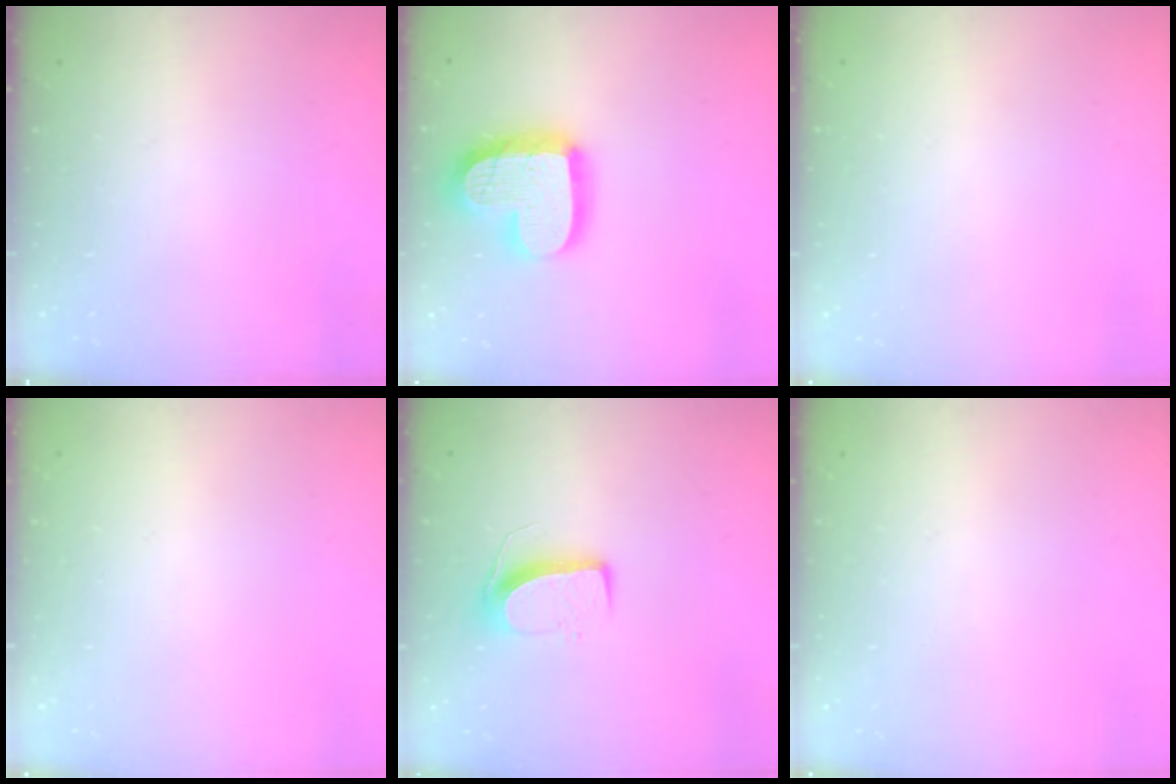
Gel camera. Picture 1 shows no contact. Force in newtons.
{"total": 17.7, "press": 17.7, "slide": 1.5}
{"total": 0.0}
{"total": 0.0}
{"total": 9.3, "press": 9.3, "slide": 0.5}
{"total": 0.0}